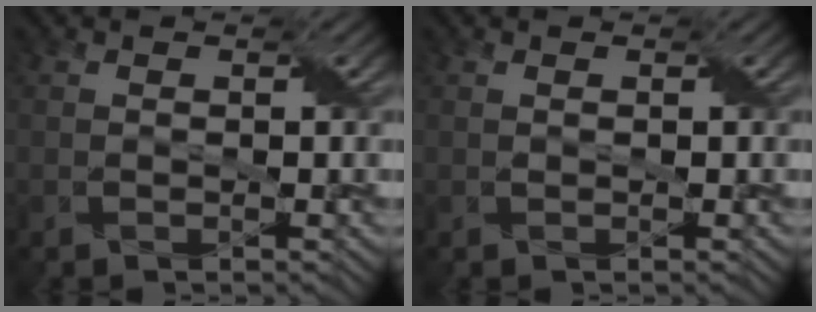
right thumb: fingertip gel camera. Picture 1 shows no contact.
{"total": 0.0}